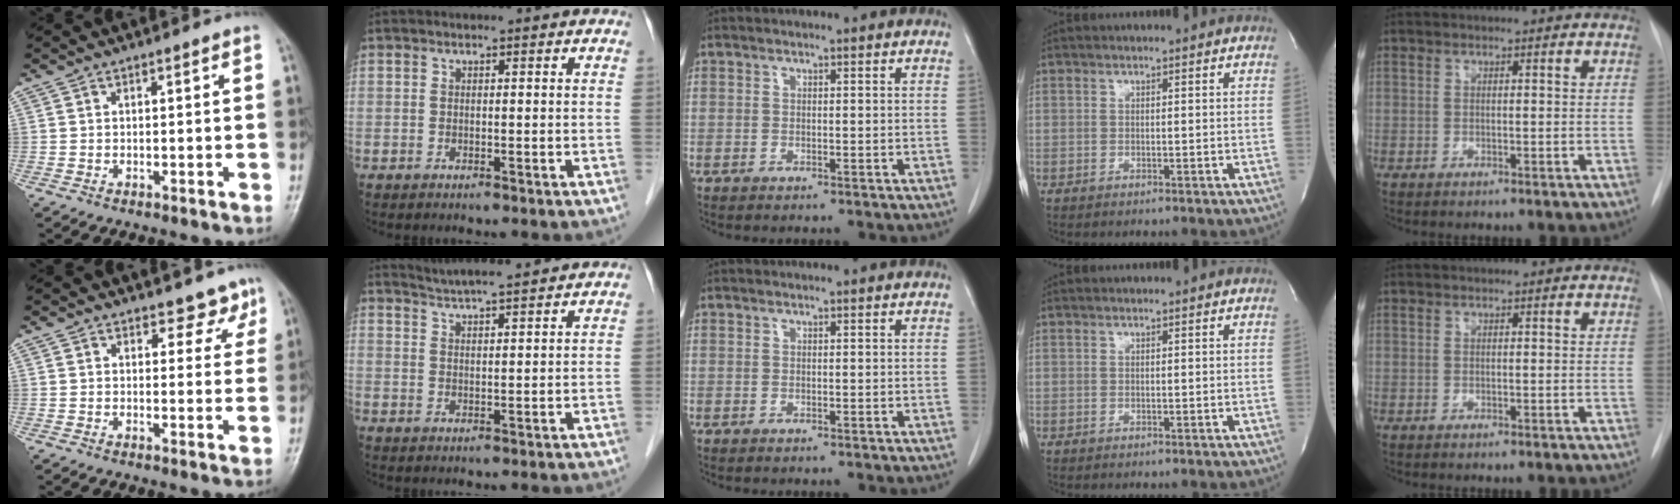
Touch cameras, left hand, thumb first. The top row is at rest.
{"thumb": {"total": 4.1, "force": [3.3, 2.3, 0.9], "torque": [0.020, -0.022, 0.034]}, "index": {"total": 6.8, "force": [6.4, -0.2, 2.3], "torque": [-0.048, 0.017, 0.102]}}